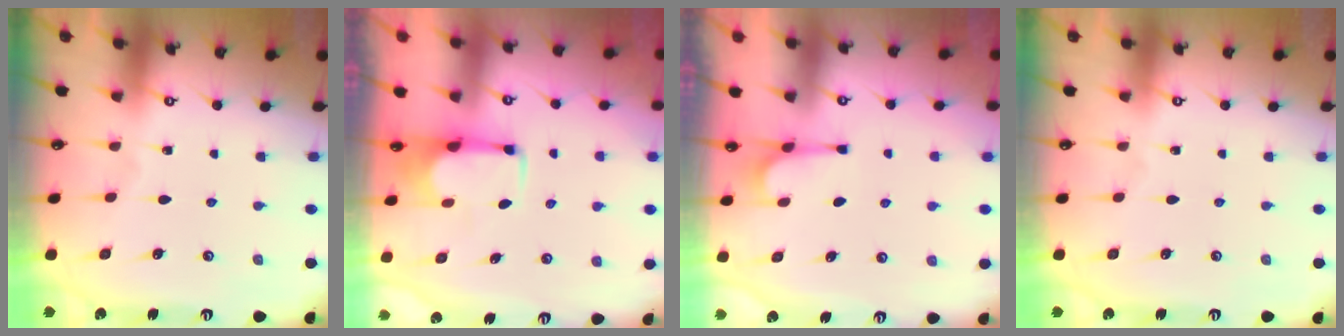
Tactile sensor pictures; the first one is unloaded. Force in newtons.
{"total": 1.8, "press": 1.6, "slide": 0.7}
{"total": 2.4, "press": 2.2, "slide": 1.0}
{"total": 0.0}